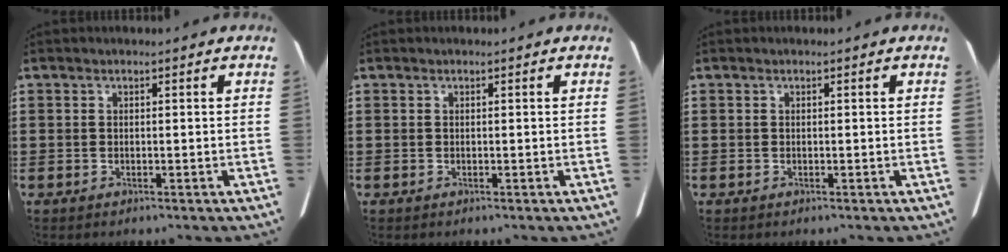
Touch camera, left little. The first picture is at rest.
{"total": 0.0}
{"total": 0.0}